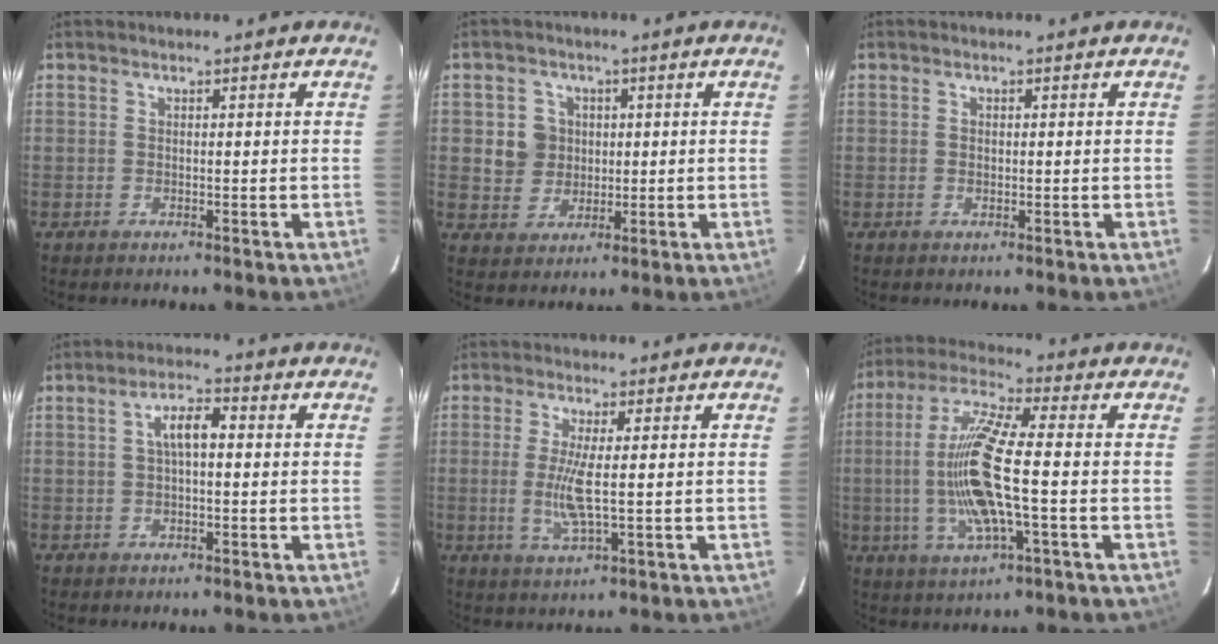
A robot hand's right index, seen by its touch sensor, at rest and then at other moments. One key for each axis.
{"total": 5.7, "fx": 0.7, "fy": 5.6, "fz": 1.2, "tx": -0.028, "ty": 0.012, "tz": 0.019}
{"total": 0.8, "fx": 0.0, "fy": 0.7, "fz": 0.4, "tx": -0.007, "ty": 0.003, "tz": 0.000}
{"total": 4.7, "fx": 0.5, "fy": 1.8, "fz": 4.3, "tx": -0.080, "ty": 0.014, "tz": 0.011}
{"total": 6.2, "fx": -0.2, "fy": 0.7, "fz": 6.2, "tx": -0.129, "ty": -0.008, "tz": -0.006}
{"total": 15.0, "fx": -1.7, "fy": 2.3, "fz": 14.7, "tx": -0.294, "ty": -0.002, "tz": -0.035}